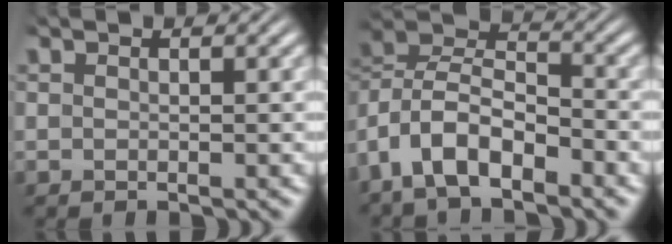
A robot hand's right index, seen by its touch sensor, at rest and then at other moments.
{"total": 8.7, "force": [0.1, 7.2, 4.8], "torque": [-0.126, -0.005, -0.016]}